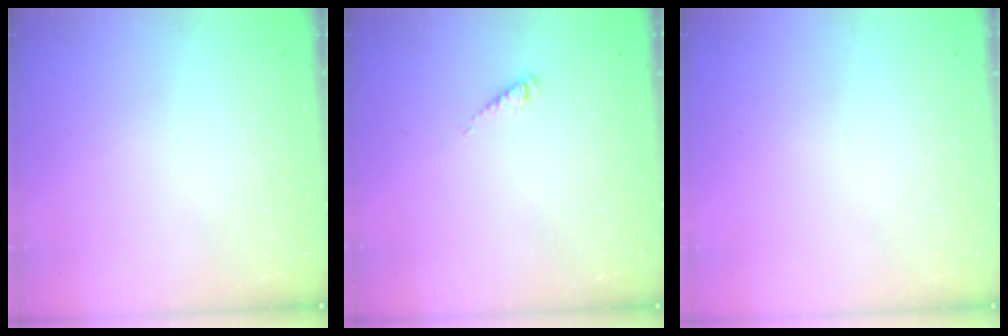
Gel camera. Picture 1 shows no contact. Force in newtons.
{"total": 2.0, "press": 2.0, "slide": 0.5}
{"total": 0.0}